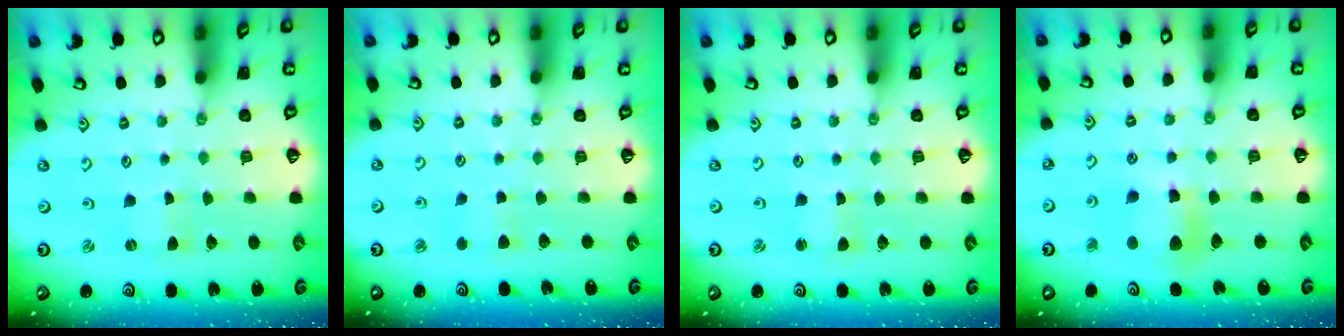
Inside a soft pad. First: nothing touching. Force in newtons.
{"total": 3.1, "press": 3.0, "slide": 0.6}
{"total": 0.9, "press": 0.9, "slide": 0.3}
{"total": 9.1, "press": 9.1, "slide": 1.0}